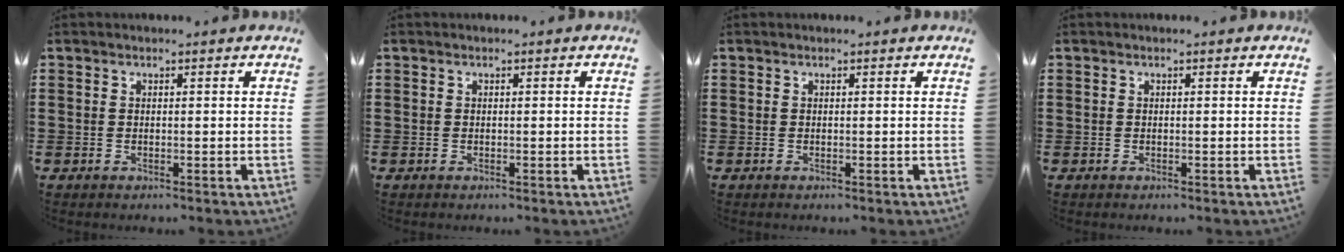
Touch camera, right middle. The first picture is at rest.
{"total": 0.0}
{"total": 0.0}
{"total": 0.0}